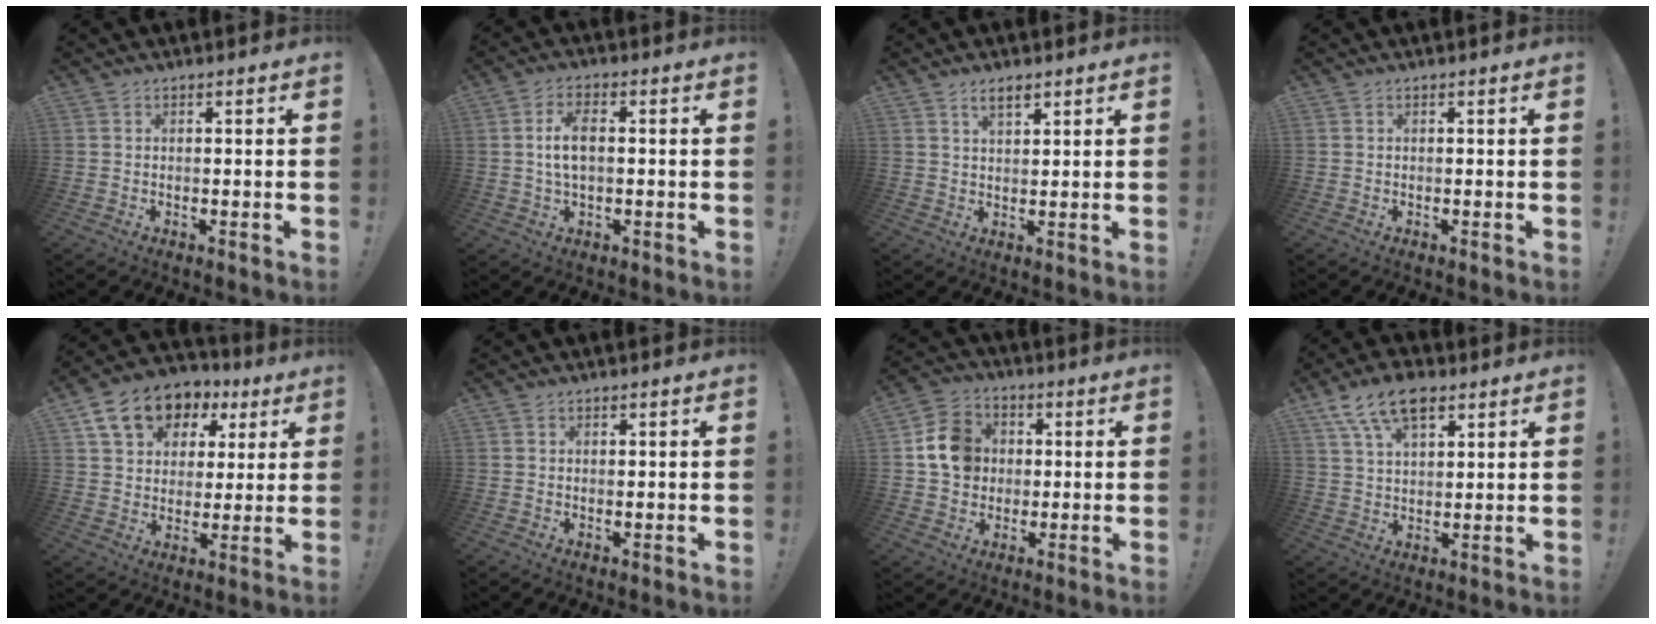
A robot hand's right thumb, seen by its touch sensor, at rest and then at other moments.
{"total": 6.9, "force": [0.4, 3.5, 6.0], "torque": [-0.105, 0.007, 0.007]}
{"total": 3.9, "force": [2.5, 1.5, 2.5], "torque": [-0.032, -0.015, 0.041]}
{"total": 0.0}
{"total": 14.6, "force": [7.6, 10.5, 6.7], "torque": [-0.111, -0.029, 0.146]}
{"total": 0.7, "force": [0.7, 0.3, 0.1], "torque": [0.007, -0.004, 0.012]}
{"total": 11.7, "force": [1.6, 10.4, 5.1], "torque": [-0.071, 0.007, 0.036]}
{"total": 11.9, "force": [7.0, 6.2, 7.4], "torque": [-0.129, -0.018, 0.131]}